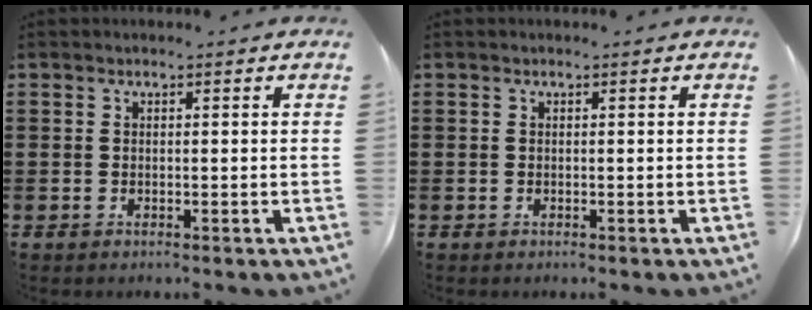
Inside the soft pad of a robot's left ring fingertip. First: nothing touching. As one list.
[{"total": 0.0}]